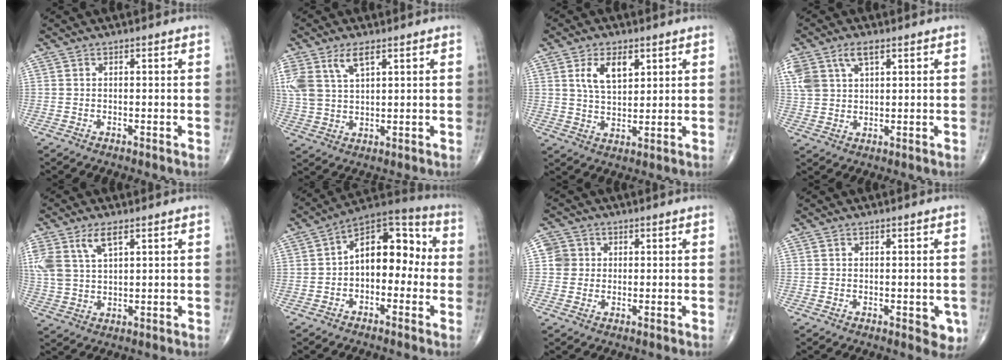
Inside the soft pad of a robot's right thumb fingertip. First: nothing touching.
{"total": 9.2, "force": [4.4, 4.4, 6.7], "torque": [-0.156, -0.004, 0.095]}
{"total": 7.5, "force": [3.1, 3.9, 5.5], "torque": [-0.087, -0.015, 0.062]}
{"total": 8.0, "force": [3.9, 4.2, 5.6], "torque": [-0.122, 0.003, 0.082]}
{"total": 9.0, "force": [4.4, 4.2, 6.6], "torque": [-0.153, -0.004, 0.094]}
{"total": 12.7, "force": [-0.5, 7.8, 10.0], "torque": [-0.114, 0.045, -0.028]}
{"total": 3.7, "force": [0.5, 3.6, 0.6], "torque": [0.013, 0.004, 0.004]}
{"total": 3.4, "force": [-0.8, 1.8, 2.8], "torque": [-0.010, -0.002, -0.006]}